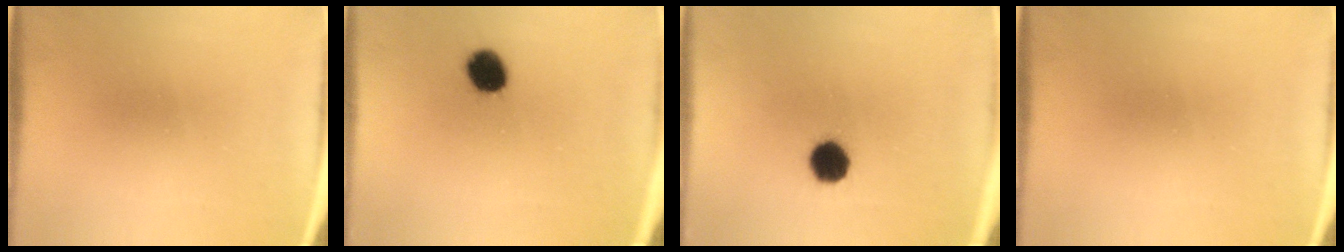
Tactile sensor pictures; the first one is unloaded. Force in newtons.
{"total": 7.2}
{"total": 6.9}
{"total": 0.0}